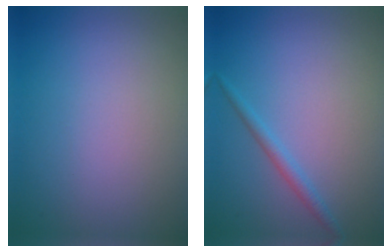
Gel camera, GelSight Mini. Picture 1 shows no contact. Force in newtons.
{"total": 1.4, "press": 1.4, "slide": 0.0}